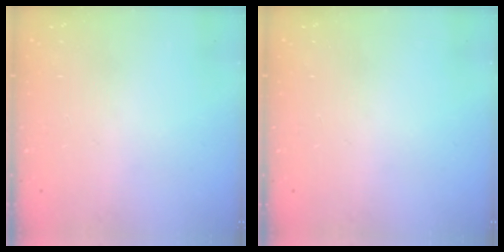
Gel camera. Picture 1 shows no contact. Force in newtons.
{"total": 0.0}